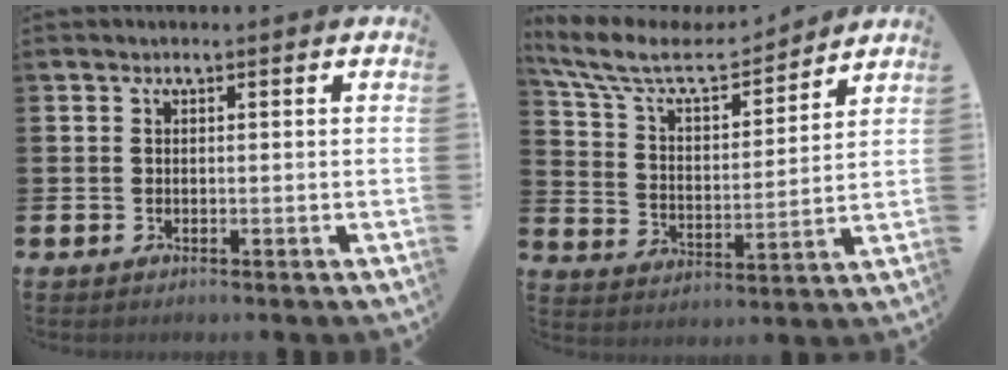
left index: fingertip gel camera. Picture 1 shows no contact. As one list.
[{"total": 9.1, "force": [7.9, 3.0, 3.6], "torque": [-0.111, -0.046, 0.137]}]